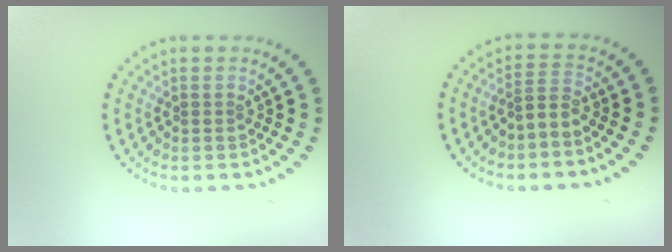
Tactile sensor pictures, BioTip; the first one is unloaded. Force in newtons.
{"total": 1.7, "press": 1.1, "slide": 1.3}